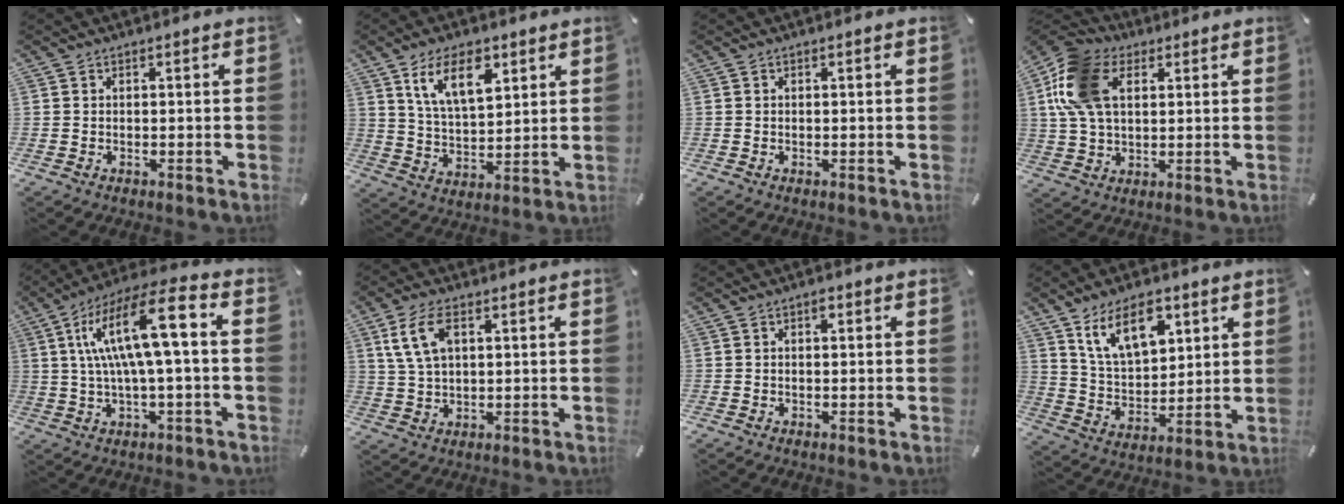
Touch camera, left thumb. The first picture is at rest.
{"total": 11.6, "force": [6.5, 5.9, 7.6], "torque": [-0.142, -0.010, 0.118]}
{"total": 0.0}
{"total": 15.3, "force": [4.8, 10.4, 10.1], "torque": [-0.243, 0.015, 0.089]}
{"total": 16.5, "force": [3.3, 4.3, 15.6], "torque": [-0.300, -0.003, 0.044]}
{"total": 7.6, "force": [3.0, 4.2, 5.6], "torque": [-0.132, 0.002, 0.054]}
{"total": 1.0, "force": [0.3, 0.6, 0.7], "torque": [-0.007, 0.002, 0.002]}
{"total": 13.1, "force": [7.6, 7.4, 7.7], "torque": [-0.131, -0.021, 0.139]}